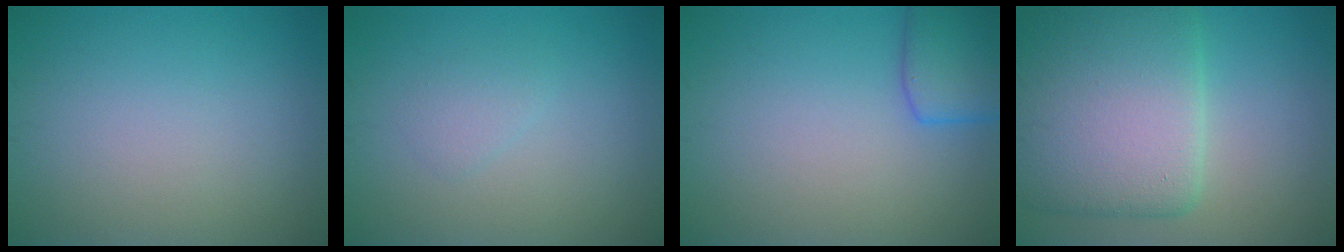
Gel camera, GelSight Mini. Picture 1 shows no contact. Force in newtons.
{"total": 1.1, "press": 1.1, "slide": 0.1}
{"total": 3.9, "press": 3.8, "slide": 0.3}
{"total": 10.9, "press": 10.9, "slide": 0.3}